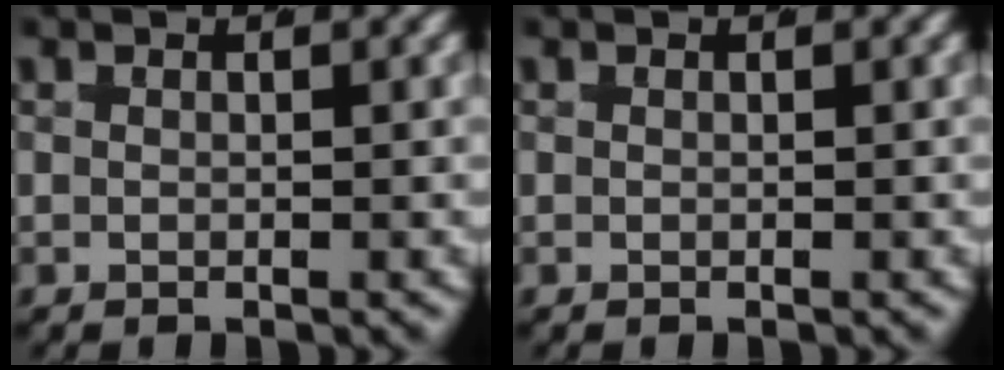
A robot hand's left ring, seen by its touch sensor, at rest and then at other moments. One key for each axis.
{"total": 0.0}